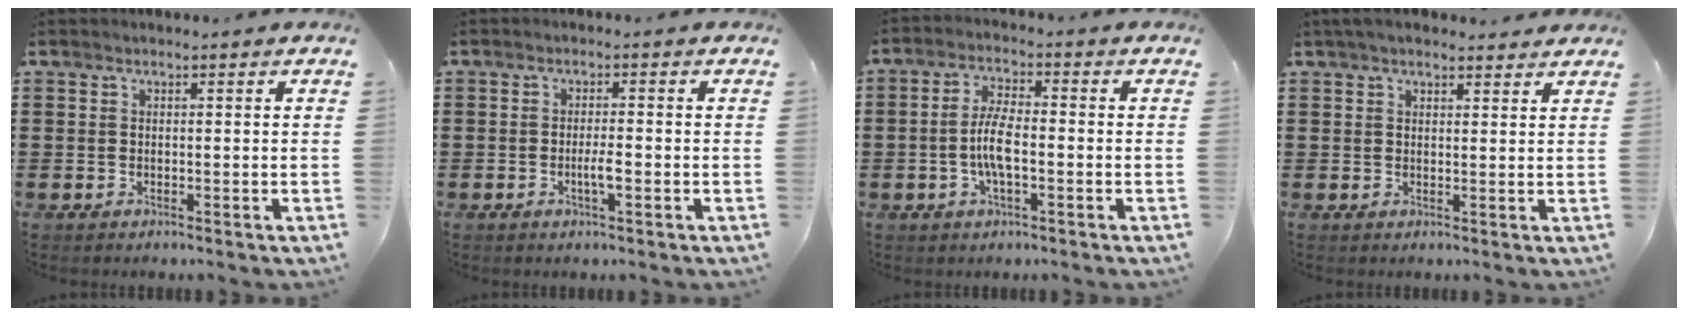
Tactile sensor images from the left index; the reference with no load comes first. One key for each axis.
{"total": 2.7, "fx": -0.7, "fy": 0.4, "fz": 2.5, "tx": -0.045, "ty": 0.000, "tz": -0.012}
{"total": 5.9, "fx": -1.2, "fy": 2.0, "fz": 5.4, "tx": -0.123, "ty": -0.002, "tz": -0.029}
{"total": 2.8, "fx": 2.5, "fy": 0.8, "fz": 1.1, "tx": -0.027, "ty": 0.004, "tz": 0.047}